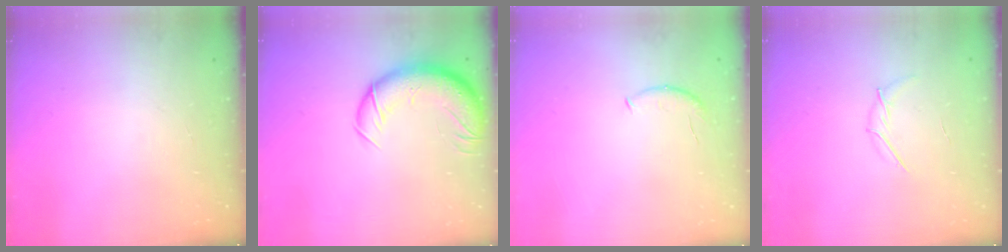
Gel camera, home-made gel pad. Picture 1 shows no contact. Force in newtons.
{"total": 13.3, "press": 12.8, "slide": 3.6}
{"total": 6.5, "press": 6.4, "slide": 0.8}
{"total": 4.1, "press": 4.0, "slide": 1.0}